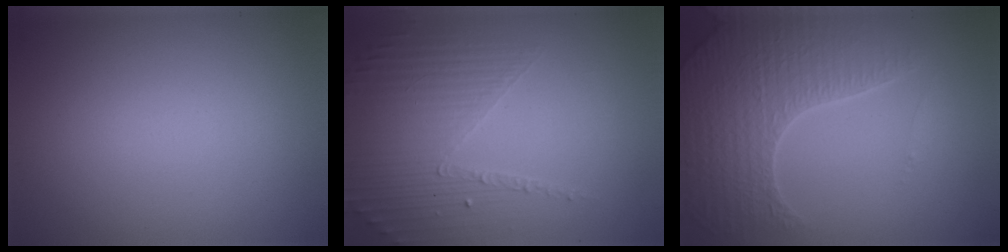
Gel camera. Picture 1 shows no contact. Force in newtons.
{"total": 4.8, "press": 3.2, "slide": 3.5}
{"total": 6.1, "press": 4.9, "slide": 3.7}